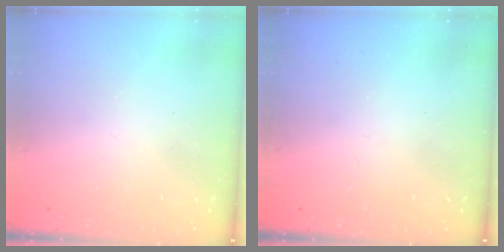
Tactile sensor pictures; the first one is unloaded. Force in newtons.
{"total": 0.0}